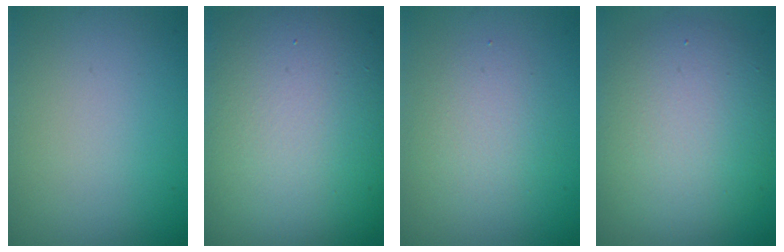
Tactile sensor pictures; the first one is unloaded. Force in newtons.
{"total": 16.1, "press": 16.1, "slide": 1.2}
{"total": 2.7, "press": 2.7, "slide": 0.1}
{"total": 7.8, "press": 7.8, "slide": 0.5}